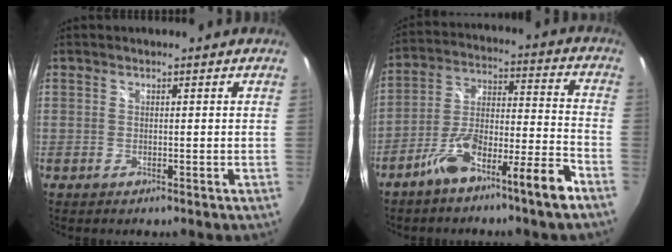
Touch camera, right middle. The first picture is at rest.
{"total": 11.8, "force": [-7.9, 0.5, 8.8], "torque": [-0.156, 0.018, -0.130]}